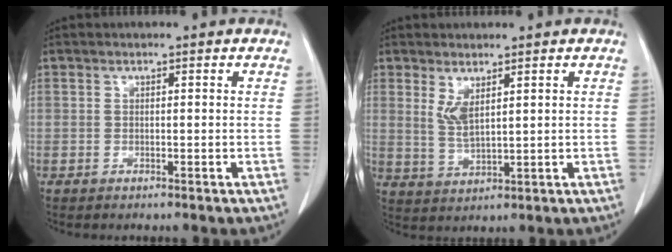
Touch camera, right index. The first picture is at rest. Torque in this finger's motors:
{"motor_torque": [0.09, 0.09, 0.22, 0.05]}